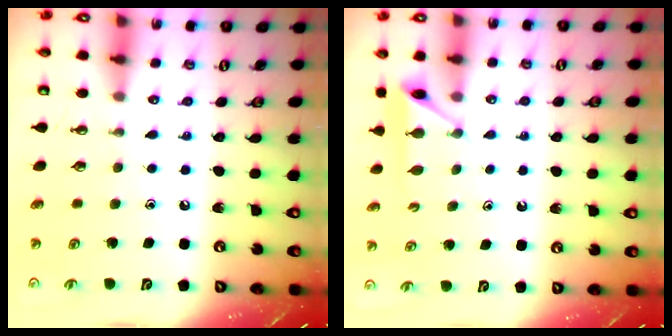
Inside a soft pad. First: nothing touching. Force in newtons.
{"total": 5.0, "press": 5.0, "slide": 0.5}